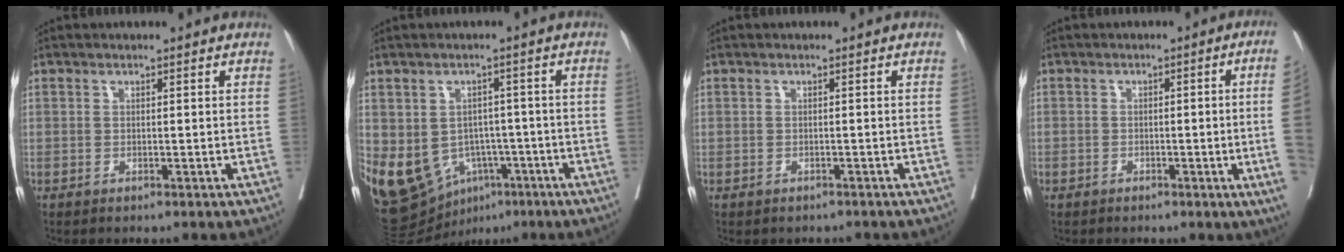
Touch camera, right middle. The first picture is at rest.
{"total": 13.4, "force": [-5.1, 10.4, 6.7], "torque": [-0.136, 0.016, -0.062]}
{"total": 1.7, "force": [-1.4, 0.9, 0.1], "torque": [-0.007, -0.001, -0.020]}
{"total": 7.8, "force": [-1.2, -1.7, 7.5], "torque": [-0.078, -0.007, -0.017]}